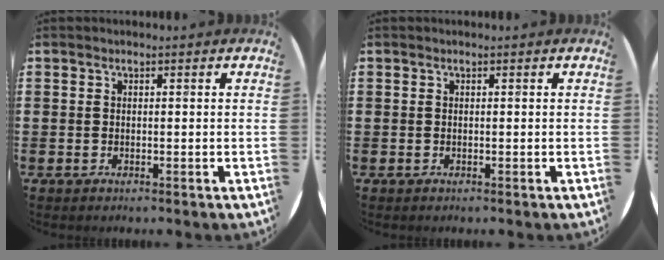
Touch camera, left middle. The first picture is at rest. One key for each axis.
{"total": 0.0}